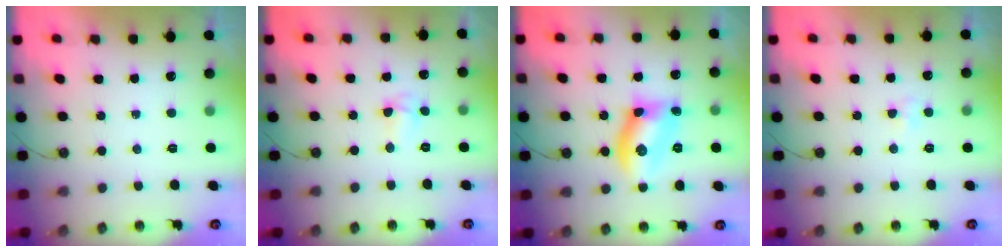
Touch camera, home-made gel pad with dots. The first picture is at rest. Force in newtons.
{"total": 4.4, "press": 3.3, "slide": 3.0}
{"total": 11.6, "press": 11.4, "slide": 2.1}
{"total": 2.3, "press": 2.3, "slide": 0.5}